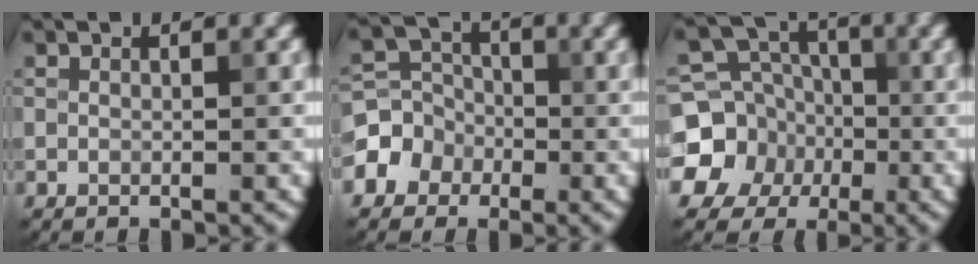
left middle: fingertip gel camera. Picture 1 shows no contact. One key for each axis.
{"total": 3.8, "fx": -1.4, "fy": 3.4, "fz": 0.9, "tx": 0.003, "ty": 0.010, "tz": -0.042}
{"total": 8.6, "fx": -2.1, "fy": 8.0, "fz": 2.6, "tx": -0.054, "ty": -0.001, "tz": -0.064}